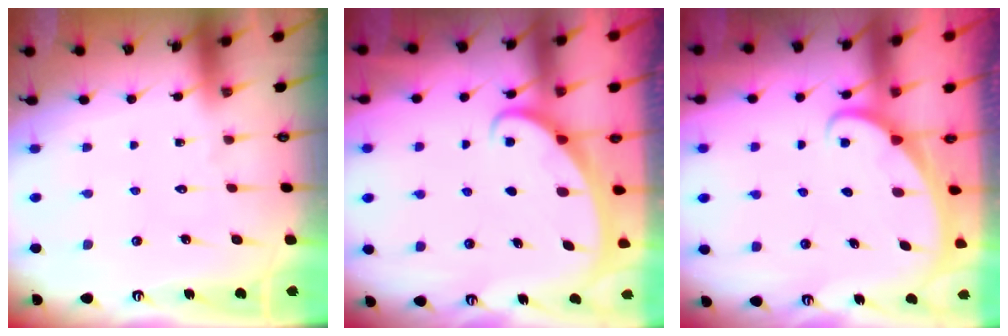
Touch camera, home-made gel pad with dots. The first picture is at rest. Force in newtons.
{"total": 2.1, "press": 2.1, "slide": 0.1}
{"total": 1.9, "press": 1.9, "slide": 0.1}